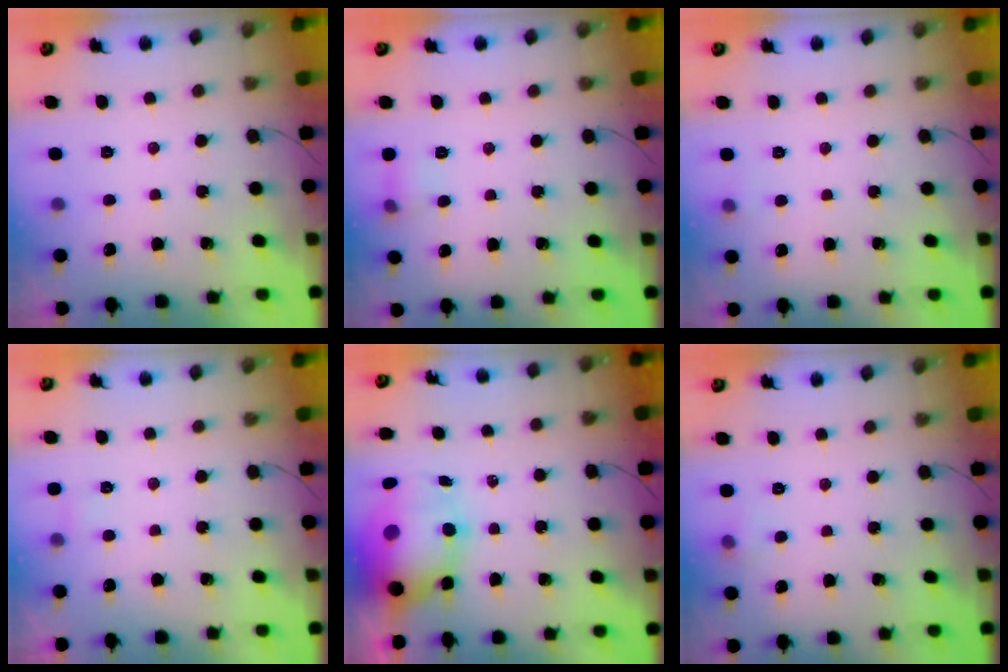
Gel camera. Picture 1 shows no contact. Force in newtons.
{"total": 5.6, "press": 5.4, "slide": 1.5}
{"total": 2.9, "press": 2.6, "slide": 1.2}
{"total": 2.1, "press": 2.0, "slide": 0.7}
{"total": 13.6, "press": 13.1, "slide": 3.4}
{"total": 6.4, "press": 3.3, "slide": 5.5}